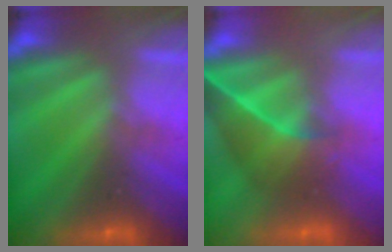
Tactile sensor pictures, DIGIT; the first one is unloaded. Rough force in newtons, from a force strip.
{"total": 3.7}